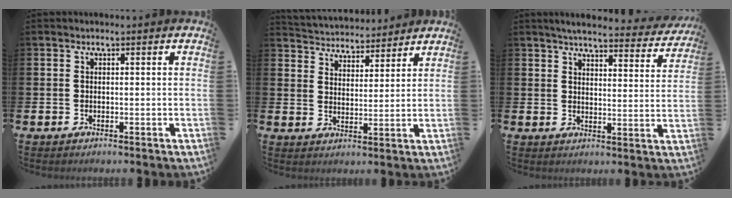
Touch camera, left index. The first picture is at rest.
{"total": 4.7, "force": [4.5, 1.1, -0.4], "torque": [-0.019, -0.029, 0.081]}
{"total": 4.8, "force": [4.6, 0.5, 1.4], "torque": [-0.030, -0.034, 0.076]}